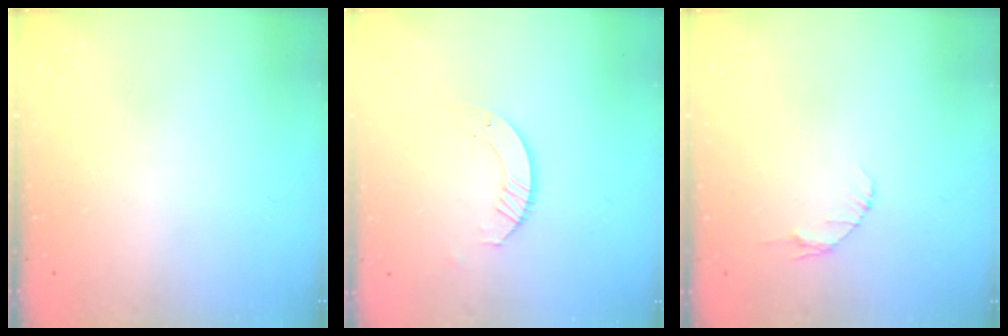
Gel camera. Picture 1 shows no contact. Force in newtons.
{"total": 3.2, "press": 3.2, "slide": 0.3}
{"total": 4.0, "press": 4.0, "slide": 0.6}